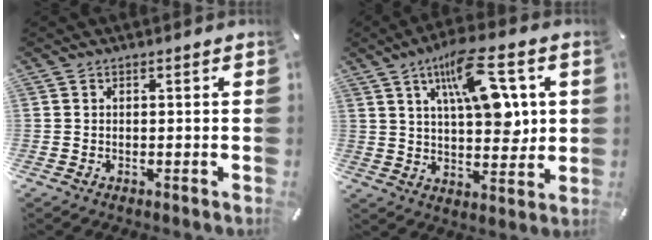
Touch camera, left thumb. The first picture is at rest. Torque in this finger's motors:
{"motor_torque": [1.31, 1.96, 1.83, -0.94, 0.20]}